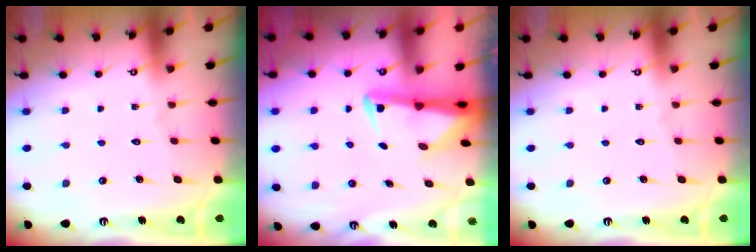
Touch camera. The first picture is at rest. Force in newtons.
{"total": 3.0, "press": 2.9, "slide": 1.0}
{"total": 0.0}